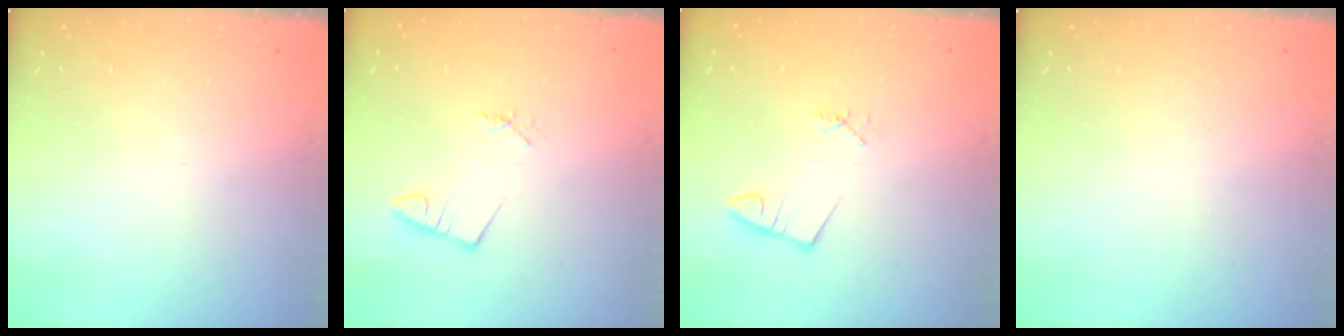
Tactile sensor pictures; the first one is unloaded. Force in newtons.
{"total": 1.1, "press": 1.1, "slide": 0.0}
{"total": 1.1, "press": 1.1, "slide": 0.0}
{"total": 0.0}